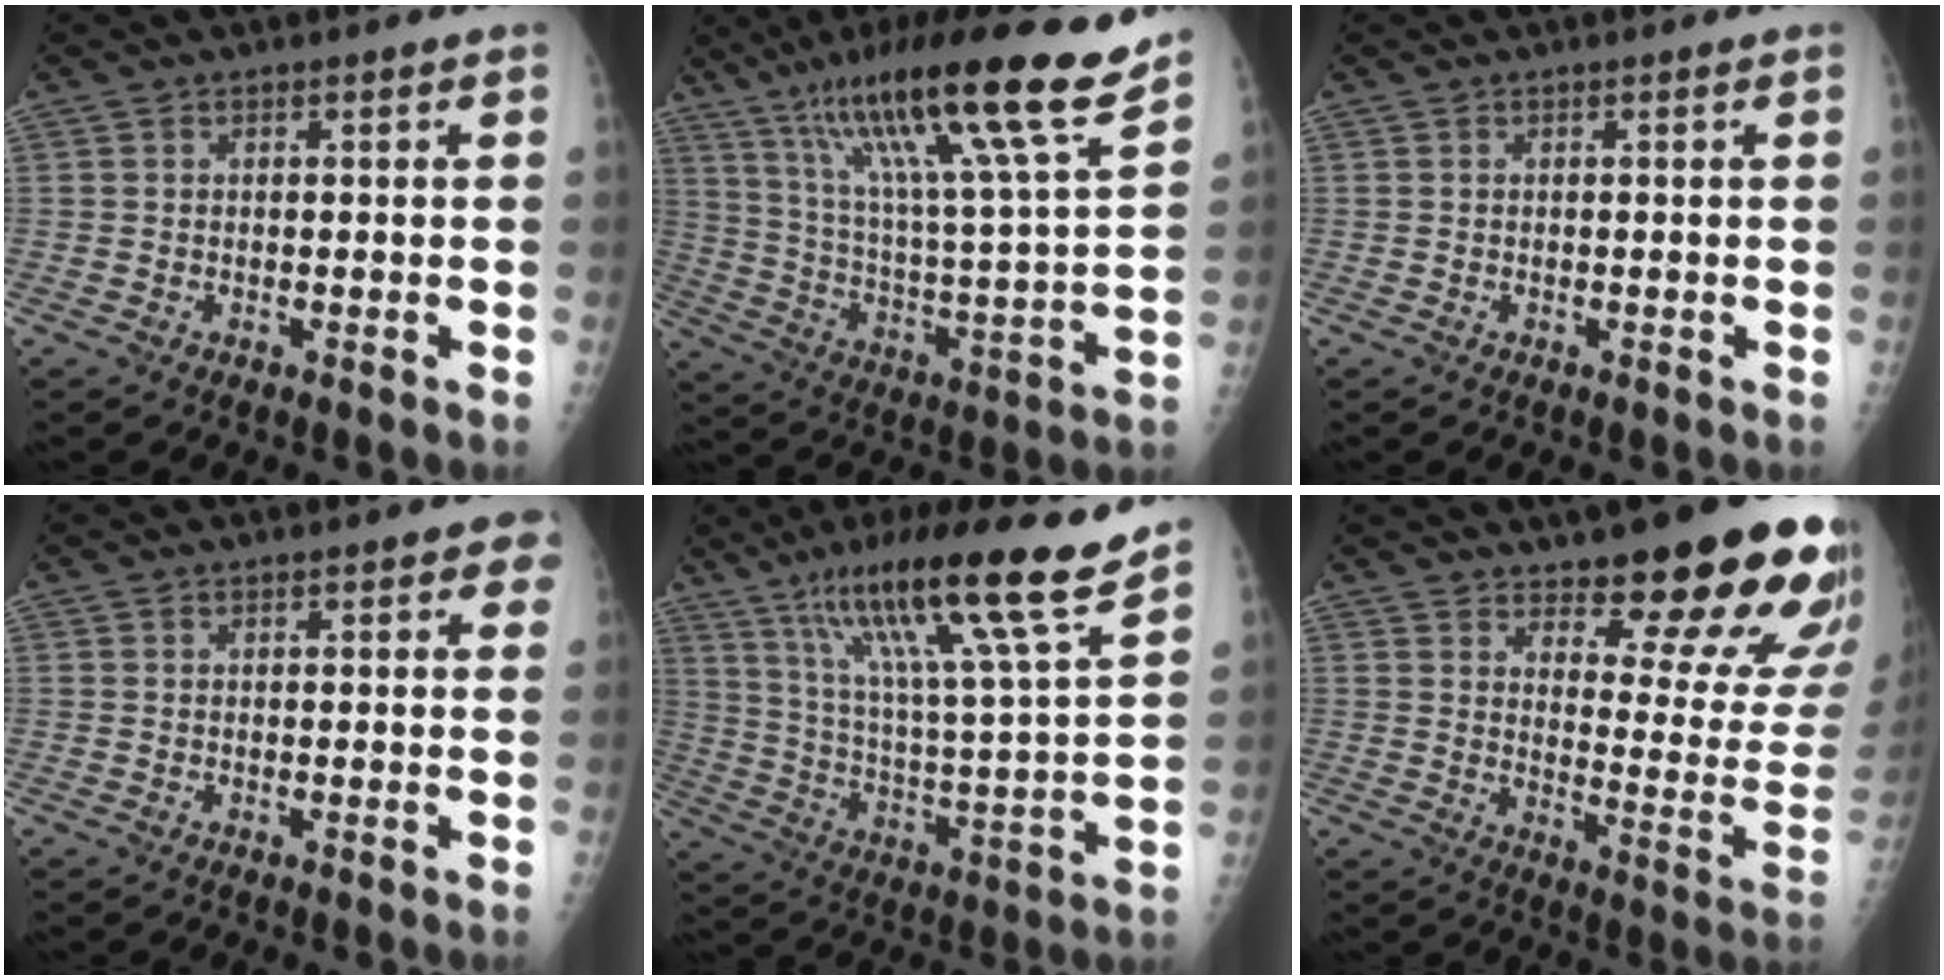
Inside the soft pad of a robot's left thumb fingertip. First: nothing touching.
{"total": 23.8, "force": [15.8, 1.9, 17.8], "torque": [-0.281, -0.053, 0.268]}
{"total": 0.0}
{"total": 2.1, "force": [1.1, 1.1, 1.5], "torque": [0.001, 0.001, 0.008]}
{"total": 21.2, "force": [14.3, 1.0, 15.7], "torque": [-0.246, -0.057, 0.242]}
{"total": 21.3, "force": [15.2, 5.9, 13.7], "torque": [-0.138, -0.100, 0.198]}